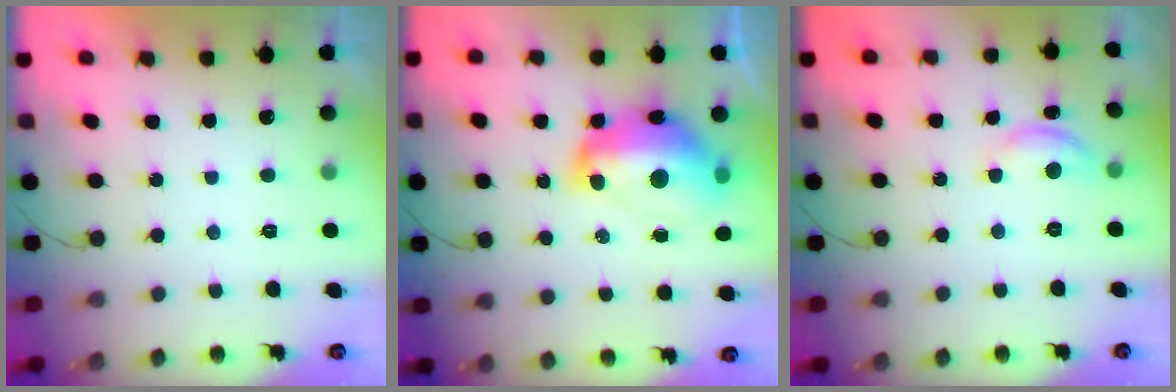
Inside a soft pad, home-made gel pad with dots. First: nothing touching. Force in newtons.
{"total": 17.3, "press": 17.2, "slide": 1.8}
{"total": 7.4, "press": 7.4, "slide": 0.4}